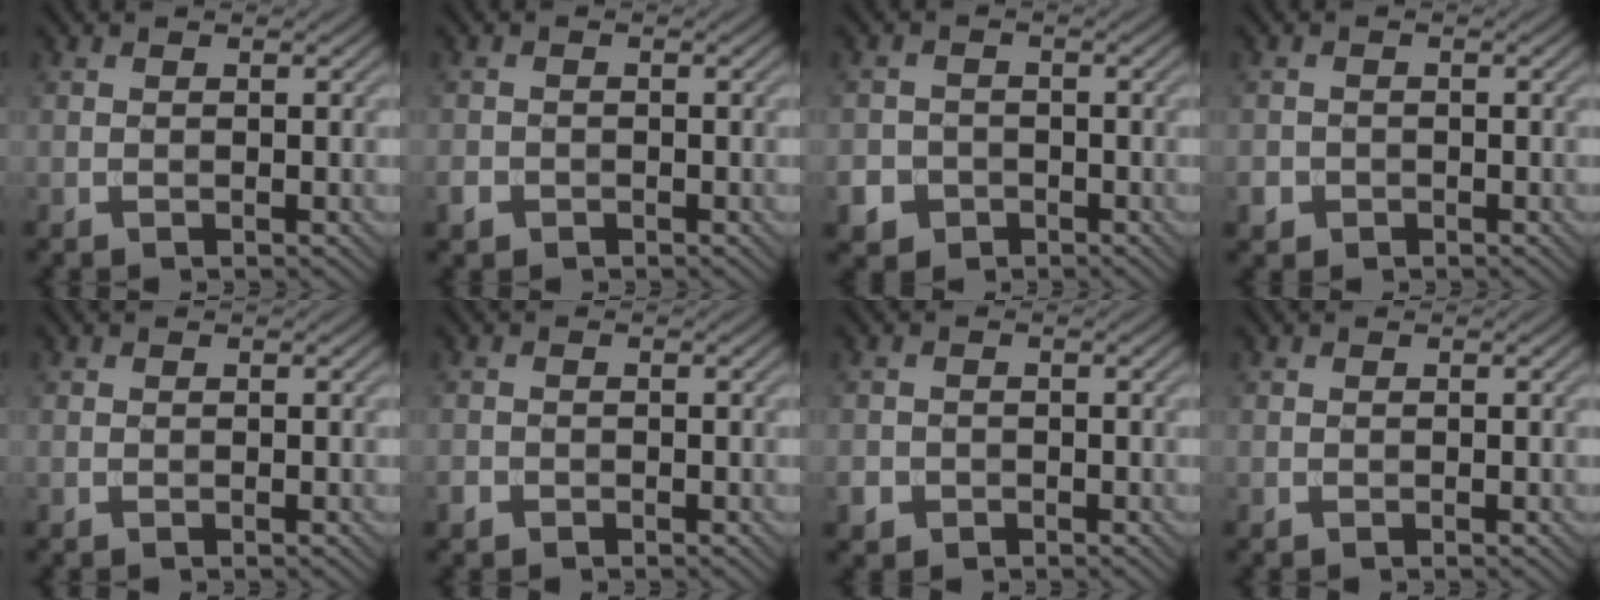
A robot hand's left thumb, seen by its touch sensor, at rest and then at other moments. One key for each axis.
{"total": 1.6, "fx": -0.9, "fy": 1.2, "fz": 0.5, "tx": -0.012, "ty": -0.004, "tz": -0.022}
{"total": 4.4, "fx": -2.3, "fy": 3.6, "fz": 1.0, "tx": -0.010, "ty": -0.009, "tz": -0.052}
{"total": 1.8, "fx": -0.9, "fy": 1.5, "fz": 0.5, "tx": -0.009, "ty": -0.006, "tz": -0.020}
{"total": 0.0}
{"total": 1.1, "fx": -0.8, "fy": 0.8, "fz": 0.3, "tx": -0.007, "ty": -0.003, "tz": -0.018}
{"total": 1.9, "fx": -1.0, "fy": 1.5, "fz": 0.5, "tx": -0.012, "ty": -0.006, "tz": -0.021}
{"total": 0.0}